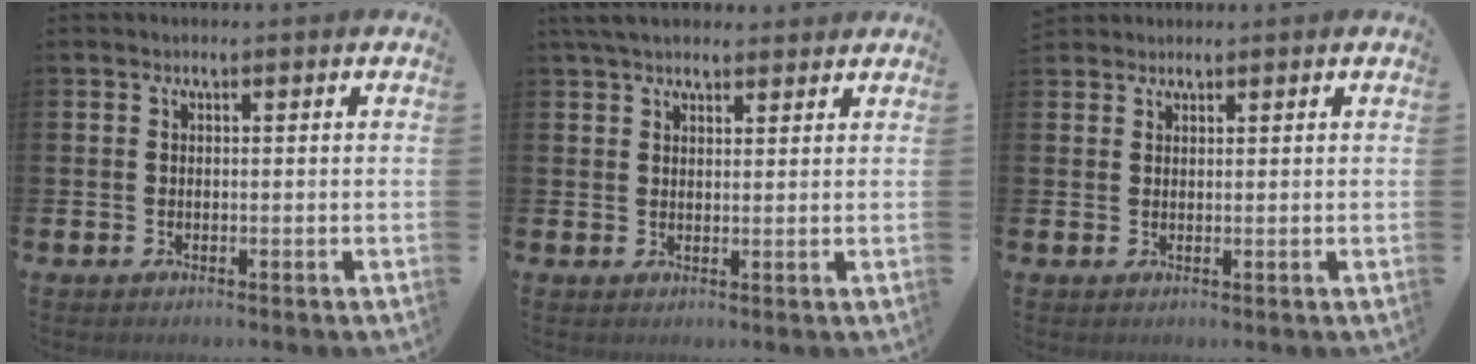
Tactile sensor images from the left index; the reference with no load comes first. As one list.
[{"total": 4.5, "force": [3.9, 1.6, 1.6], "torque": [-0.040, -0.006, 0.073]}, {"total": 1.5, "force": [1.4, 0.5, -0.1], "torque": [0.007, 0.000, 0.027]}]